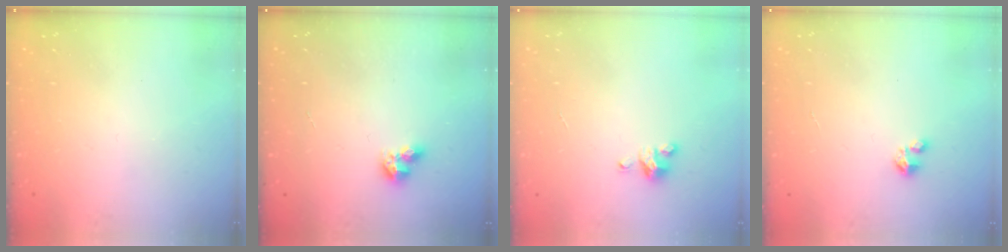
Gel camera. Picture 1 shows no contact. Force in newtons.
{"total": 5.5, "press": 5.5, "slide": 0.2}
{"total": 3.0, "press": 3.0, "slide": 0.3}
{"total": 3.3, "press": 3.3, "slide": 0.2}